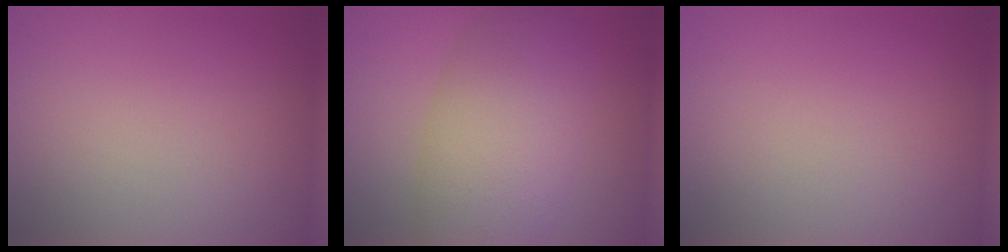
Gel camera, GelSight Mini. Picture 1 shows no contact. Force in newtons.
{"total": 8.6, "press": 8.6, "slide": 0.3}
{"total": 0.0}